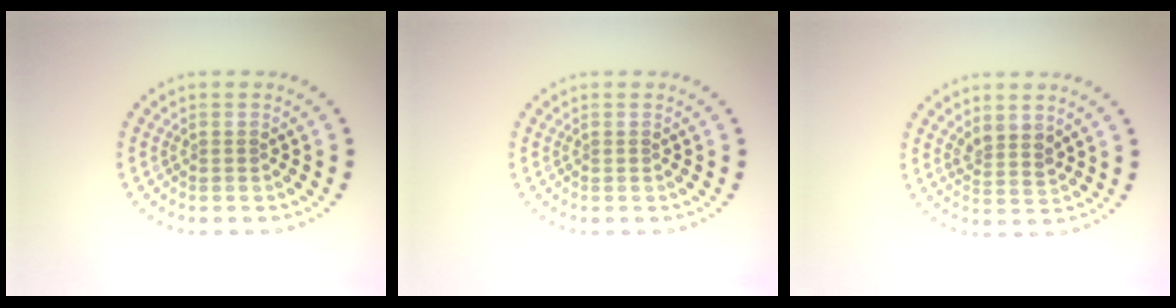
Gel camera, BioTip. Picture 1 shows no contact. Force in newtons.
{"total": 0.0}
{"total": 1.9, "press": 1.6, "slide": 1.1}